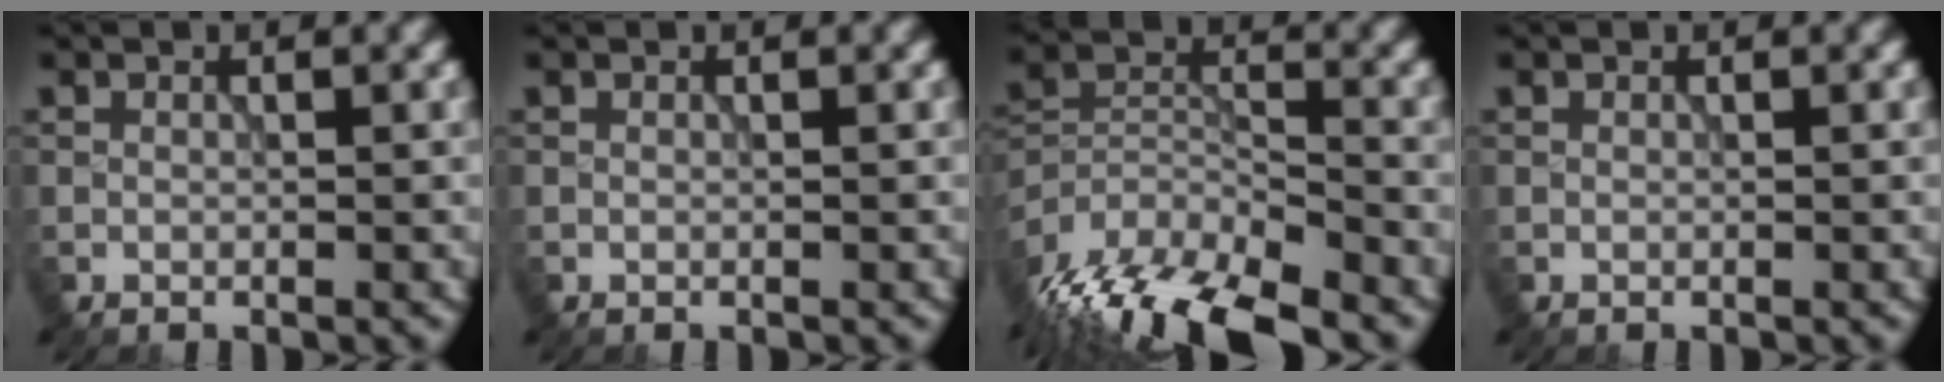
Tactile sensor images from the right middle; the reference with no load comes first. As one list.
[{"total": 0.0}, {"total": 12.2, "force": [-9.4, 4.1, 6.6], "torque": [-0.137, -0.017, -0.162]}, {"total": 0.0}]